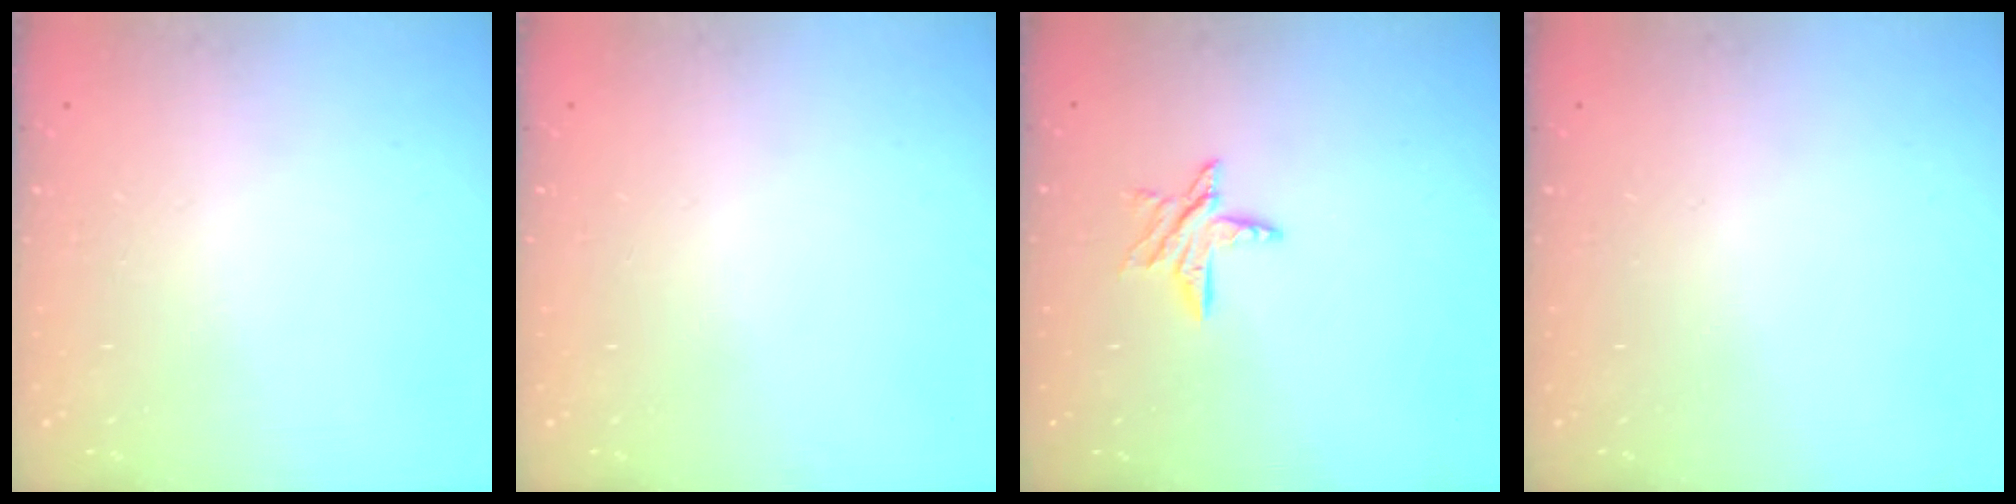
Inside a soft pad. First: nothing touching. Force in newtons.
{"total": 0.0}
{"total": 6.3, "press": 6.3, "slide": 0.4}
{"total": 0.0}